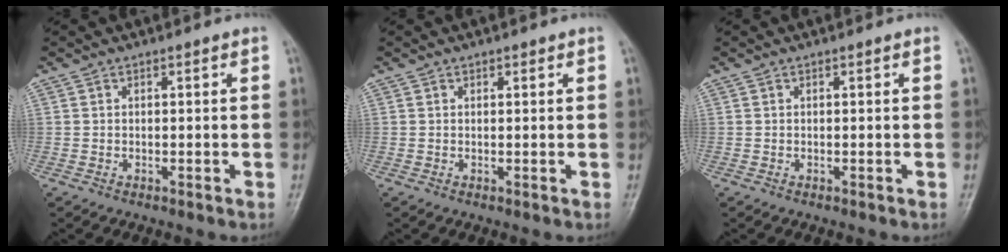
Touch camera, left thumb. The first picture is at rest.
{"total": 0.6, "force": [0.4, 0.3, 0.3], "torque": [0.000, -0.002, 0.003]}
{"total": 0.0}